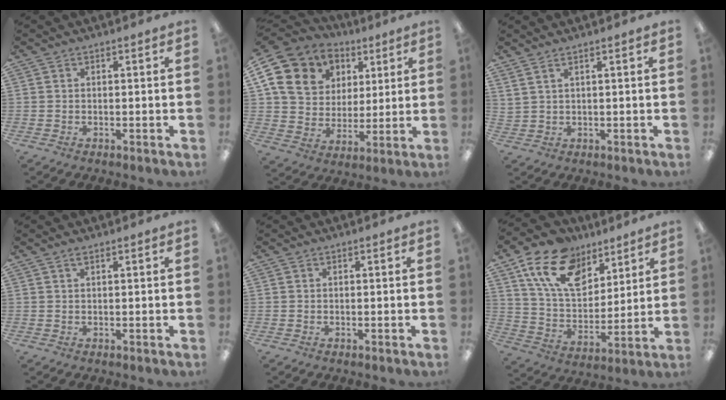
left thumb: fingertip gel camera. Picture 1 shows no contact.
{"total": 15.3, "force": [7.0, 12.5, 5.5], "torque": [-0.098, -0.034, 0.139]}
{"total": 1.7, "force": [1.2, 0.4, 1.0], "torque": [-0.022, -0.004, 0.023]}
{"total": 0.6, "force": [0.3, 0.1, 0.5], "torque": [-0.011, 0.000, 0.005]}
{"total": 0.0}
{"total": 17.5, "force": [10.1, 10.7, 9.5], "torque": [-0.174, -0.034, 0.187]}